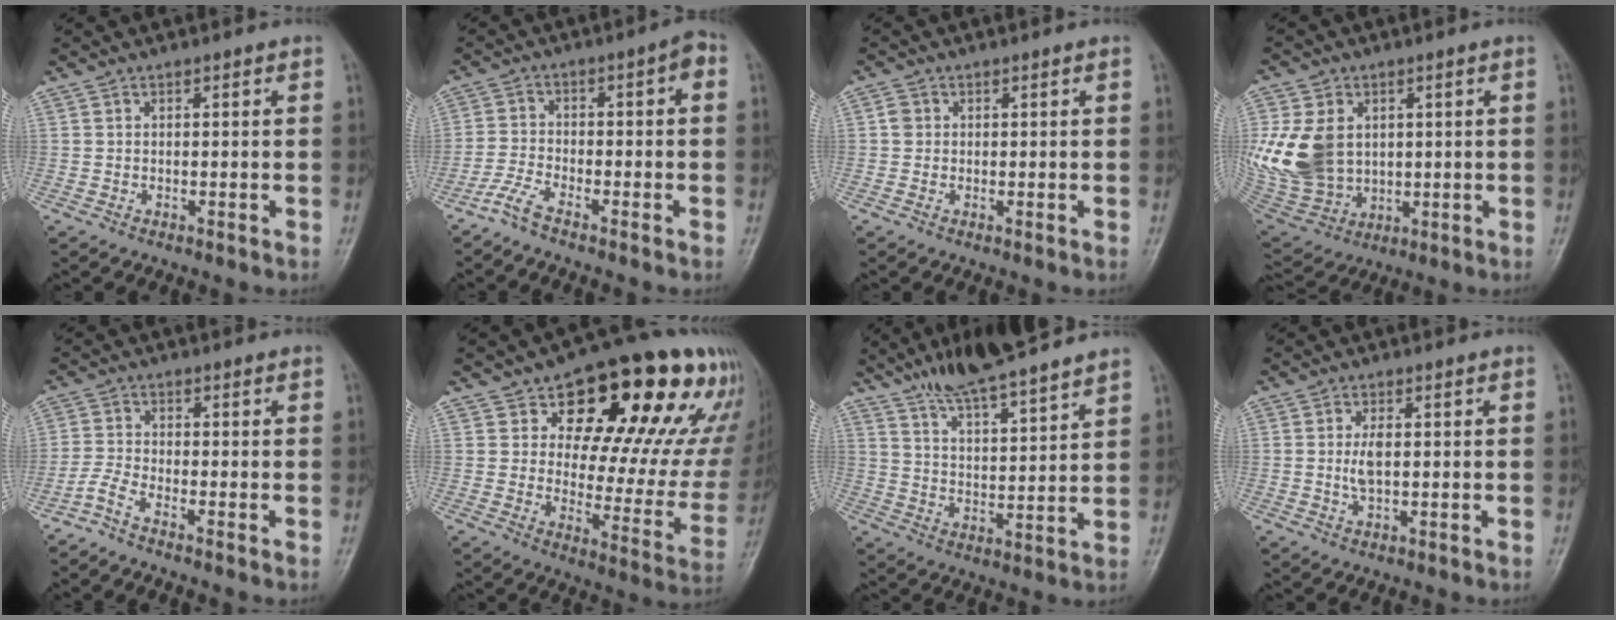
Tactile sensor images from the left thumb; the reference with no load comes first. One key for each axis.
{"total": 6.0, "fx": -3.3, "fy": 1.1, "fz": 4.9, "tx": -0.090, "ty": 0.040, "tz": -0.065}
{"total": 1.6, "fx": 0.1, "fy": 1.5, "fz": 0.6, "tx": -0.003, "ty": 0.003, "tz": -0.001}
{"total": 16.5, "fx": 2.5, "fy": 12.5, "fz": 10.5, "tx": -0.209, "ty": -0.014, "tz": 0.070}
{"total": 2.8, "fx": -2.4, "fy": 0.0, "fz": 1.5, "tx": -0.047, "ty": 0.004, "tz": -0.060}
{"total": 26.6, "fx": 14.2, "fy": 12.2, "fz": 19.0, "tx": -0.210, "ty": -0.027, "tz": 0.202}
{"total": 14.9, "fx": 11.9, "fy": 2.6, "fz": 8.7, "tx": -0.126, "ty": -0.056, "tz": 0.202}
{"total": 3.5, "fx": 0.1, "fy": 1.6, "fz": 3.1, "tx": -0.064, "ty": 0.002, "tz": 0.004}